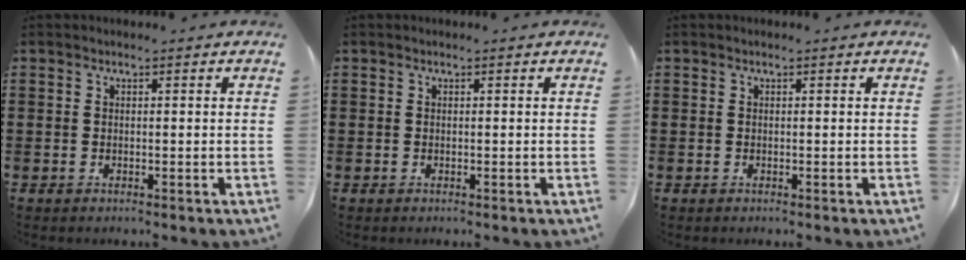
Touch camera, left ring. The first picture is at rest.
{"total": 0.0}
{"total": 0.0}